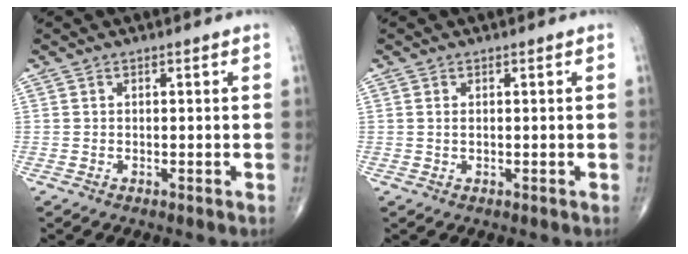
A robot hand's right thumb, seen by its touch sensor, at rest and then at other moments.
{"total": 0.8, "force": [0.2, 0.4, 0.6], "torque": [-0.016, 0.002, 0.006]}